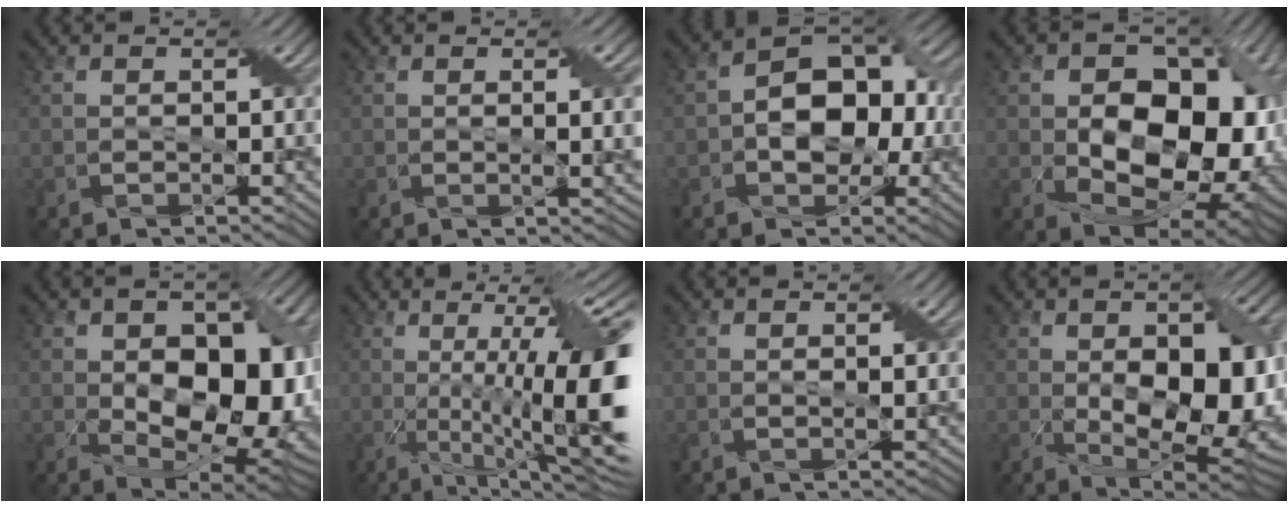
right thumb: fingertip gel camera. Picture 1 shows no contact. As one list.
[{"total": 3.5, "force": [0.6, 0.6, 3.4], "torque": [-0.048, 0.002, 0.011]}, {"total": 8.4, "force": [-0.6, 5.8, 6.0], "torque": [-0.085, 0.010, -0.016]}, {"total": 15.9, "force": [-1.1, 11.1, 11.3], "torque": [-0.144, -0.022, -0.006]}, {"total": 15.2, "force": [-1.3, 9.3, 11.9], "torque": [-0.157, -0.030, 0.003]}, {"total": 16.9, "force": [0.0, 4.2, 16.3], "torque": [-0.219, 0.008, 0.013]}, {"total": 1.1, "force": [0.6, -0.1, 0.9], "torque": [-0.012, 0.001, 0.007]}, {"total": 15.1, "force": [-0.9, 8.0, 12.8], "torque": [-0.187, -0.030, 0.009]}]